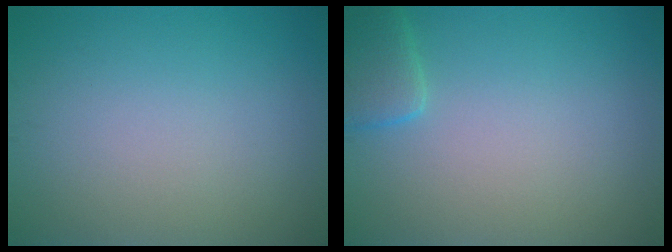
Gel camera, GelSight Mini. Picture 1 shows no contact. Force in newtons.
{"total": 2.4, "press": 2.4, "slide": 0.2}